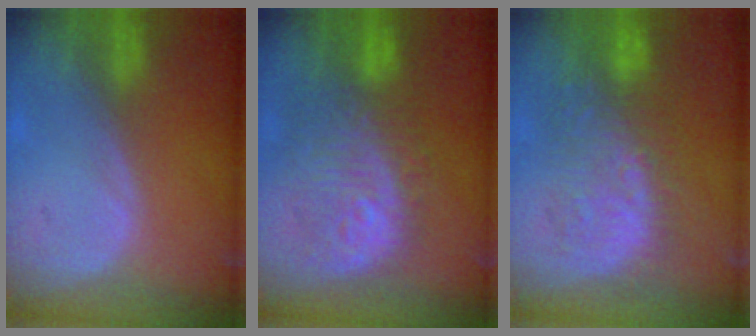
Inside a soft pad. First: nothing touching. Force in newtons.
{"total": 11.3, "press": 10.6, "slide": 3.9}
{"total": 9.2, "press": 9.2, "slide": 0.3}